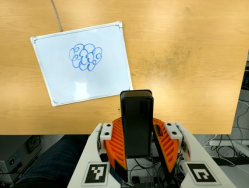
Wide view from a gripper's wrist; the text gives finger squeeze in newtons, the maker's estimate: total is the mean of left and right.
{"total": 5.6, "left": 5.8, "right": 5.5}